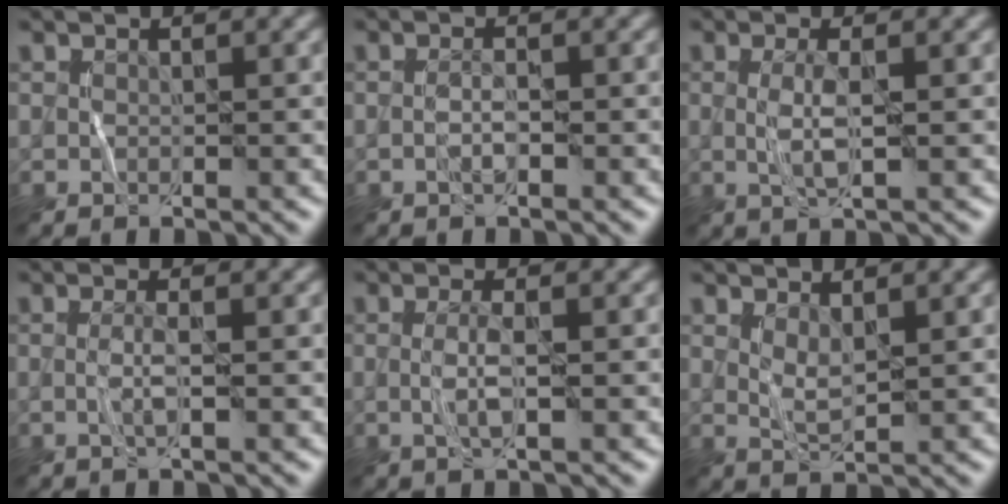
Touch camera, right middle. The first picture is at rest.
{"total": 0.8, "force": [-0.3, 0.2, 0.7], "torque": [-0.016, 0.008, -0.009]}
{"total": 2.2, "force": [0.1, 0.4, 2.2], "torque": [-0.051, 0.003, 0.002]}
{"total": 1.3, "force": [-0.1, 0.2, 1.3], "torque": [-0.030, 0.003, -0.004]}
{"total": 1.9, "force": [-0.1, 0.3, 1.8], "torque": [-0.042, 0.003, -0.003]}
{"total": 1.5, "force": [0.8, 0.4, 1.2], "torque": [-0.029, 0.001, 0.018]}